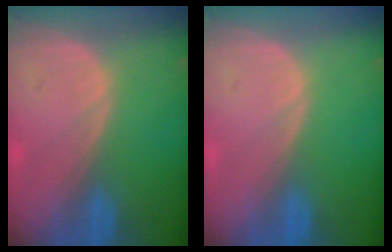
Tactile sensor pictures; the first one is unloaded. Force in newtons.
{"total": 0.0}